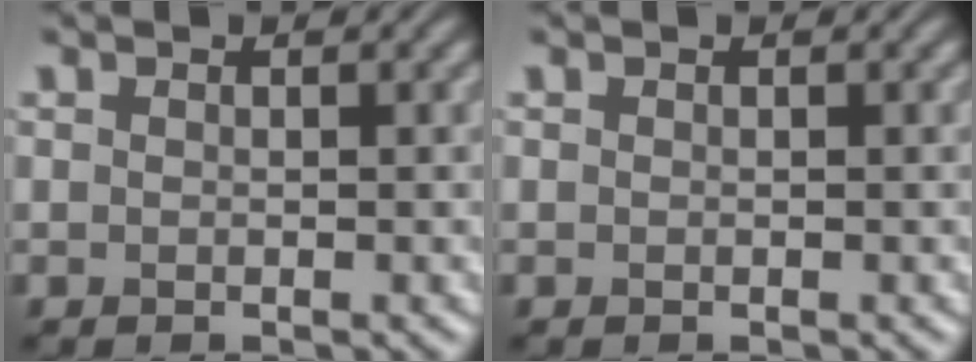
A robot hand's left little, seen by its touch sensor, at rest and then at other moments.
{"total": 0.0}